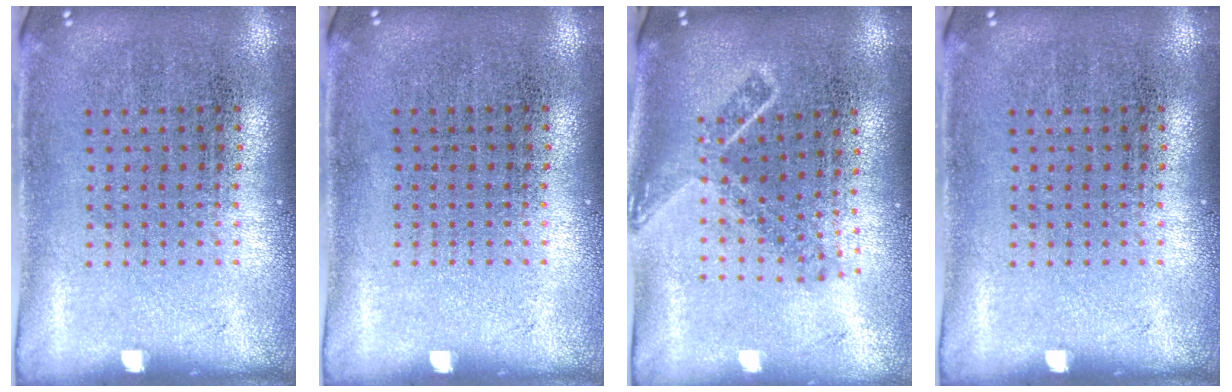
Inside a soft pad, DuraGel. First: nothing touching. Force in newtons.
{"total": 0.0}
{"total": 1.9, "press": 1.4, "slide": 1.3}
{"total": 0.0}